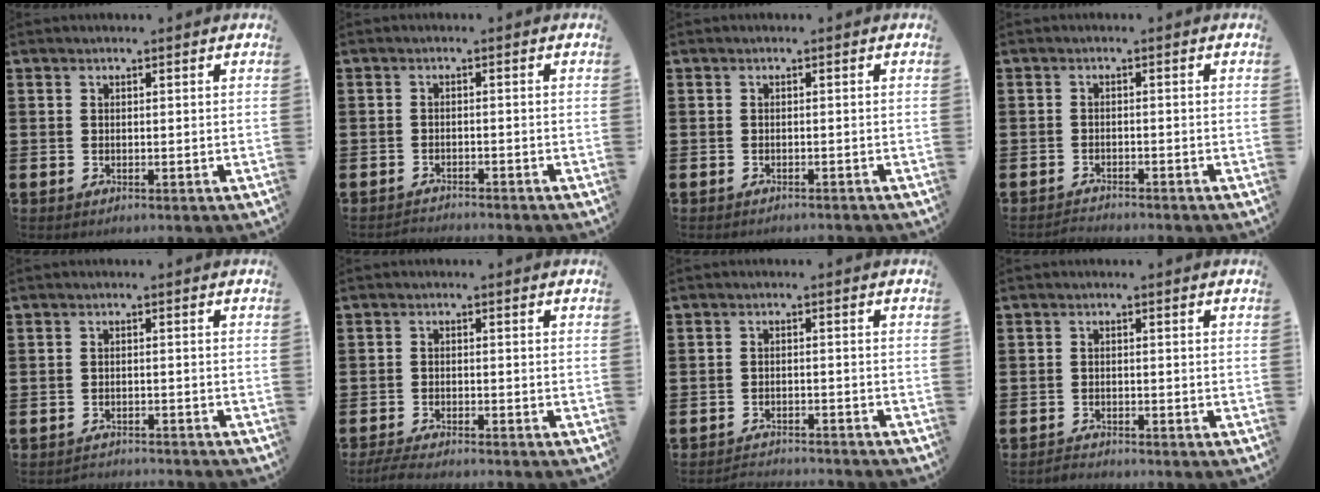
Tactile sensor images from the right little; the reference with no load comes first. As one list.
[{"total": 1.3, "force": [-1.3, -0.1, -0.1], "torque": [-0.001, 0.004, -0.027]}, {"total": 0.6, "force": [-0.5, -0.1, 0.0], "torque": [0.000, -0.002, -0.011]}, {"total": 1.3, "force": [-1.3, 0.0, 0.0], "torque": [-0.003, 0.002, -0.026]}, {"total": 1.5, "force": [-1.5, -0.1, -0.2], "torque": [-0.002, 0.005, -0.033]}, {"total": 2.4, "force": [-2.2, 0.0, 0.9], "torque": [-0.014, 0.004, -0.042]}, {"total": 2.1, "force": [-2.1, -0.1, -0.1], "torque": [-0.004, 0.003, -0.045]}, {"total": 1.1, "force": [-1.1, 0.0, -0.1], "torque": [-0.003, 0.002, -0.024]}]